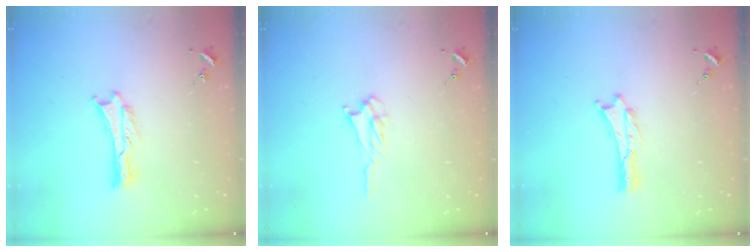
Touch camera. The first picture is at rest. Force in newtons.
{"total": 2.5, "press": 2.5, "slide": 0.3}
{"total": 0.0}